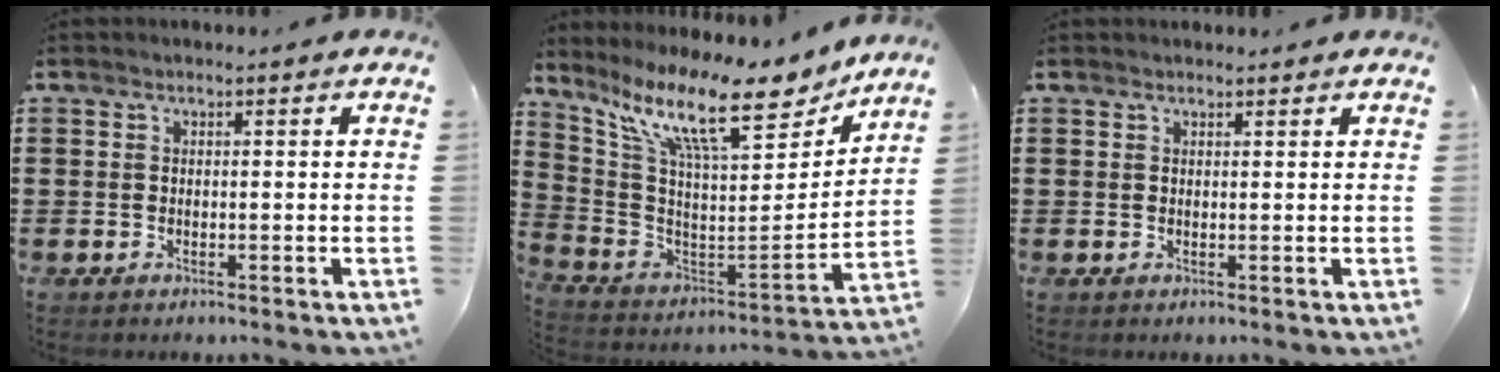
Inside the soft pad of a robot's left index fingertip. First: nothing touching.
{"total": 14.7, "force": [10.6, 2.6, 9.7], "torque": [-0.208, -0.069, 0.173]}
{"total": 0.7, "force": [0.7, 0.2, 0.1], "torque": [-0.003, 0.001, 0.014]}